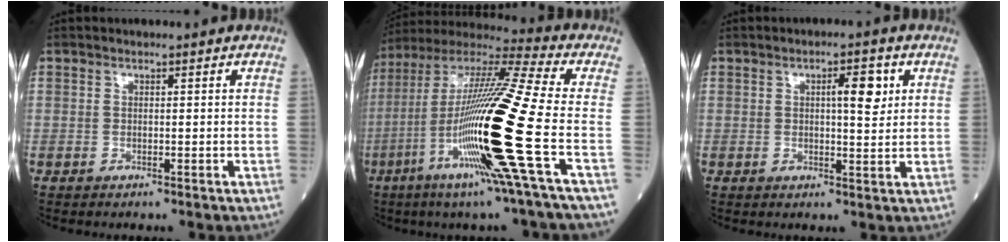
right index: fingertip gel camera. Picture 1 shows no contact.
{"total": 23.9, "force": [-6.6, -1.0, 22.9], "torque": [-0.455, -0.039, -0.141]}
{"total": 4.6, "force": [1.5, 1.0, 4.2], "torque": [-0.063, 0.004, 0.020]}